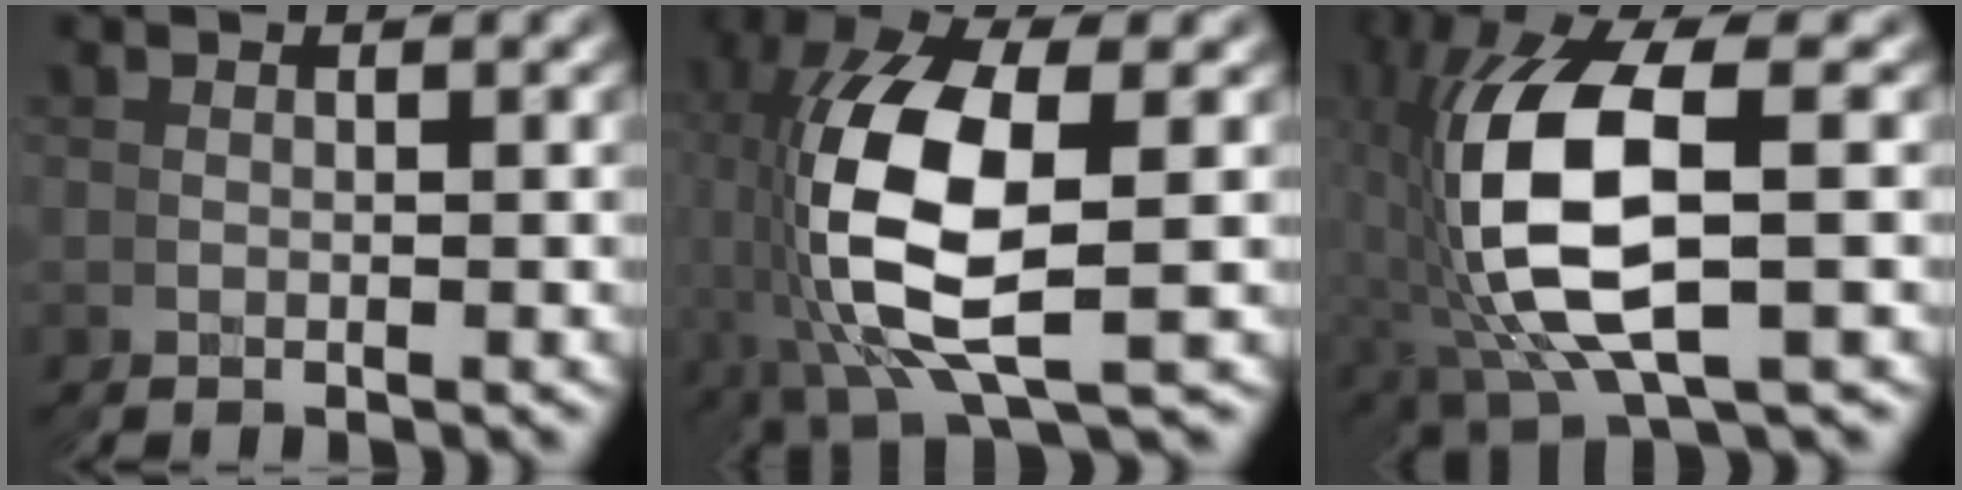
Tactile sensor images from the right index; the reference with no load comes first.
{"total": 11.0, "force": [0.8, 5.6, 9.5], "torque": [-0.229, -0.025, 0.042]}
{"total": 12.1, "force": [0.6, 6.5, 10.1], "torque": [-0.236, -0.023, 0.035]}